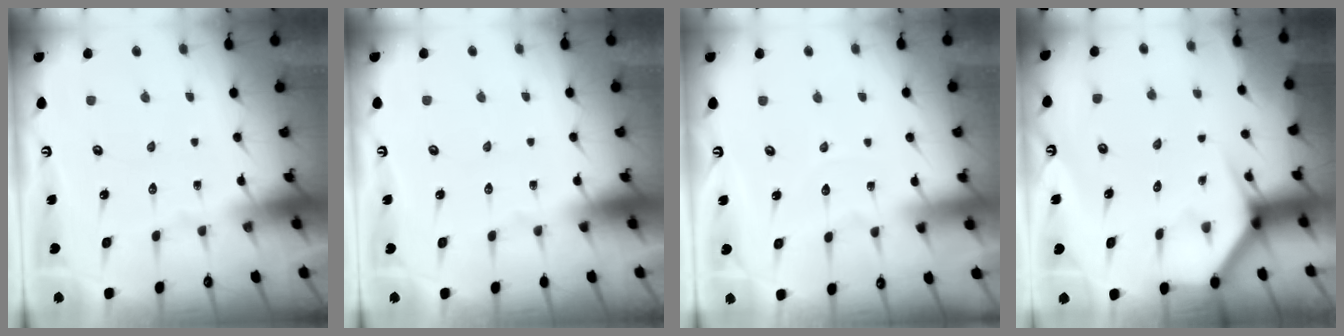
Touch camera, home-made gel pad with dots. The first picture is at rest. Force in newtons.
{"total": 0.0}
{"total": 2.9, "press": 2.9, "slide": 0.3}
{"total": 3.6, "press": 3.6, "slide": 0.3}